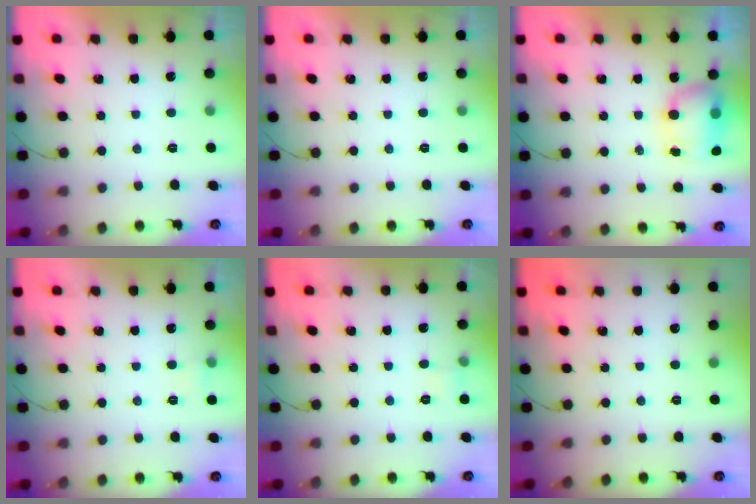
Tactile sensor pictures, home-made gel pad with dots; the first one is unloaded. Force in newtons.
{"total": 0.0}
{"total": 7.8, "press": 7.5, "slide": 2.0}
{"total": 7.1, "press": 3.1, "slide": 6.4}
{"total": 3.0, "press": 2.8, "slide": 1.0}
{"total": 0.0}